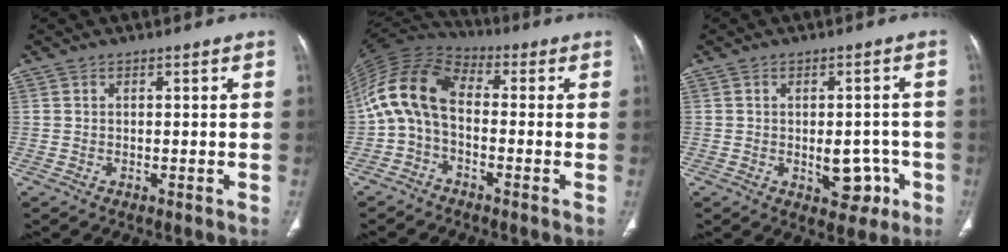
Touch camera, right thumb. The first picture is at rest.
{"total": 12.4, "force": [-1.3, 7.4, 9.8], "torque": [-0.191, 0.044, -0.042]}
{"total": 6.7, "force": [-2.0, 4.2, 4.8], "torque": [-0.031, 0.014, -0.016]}